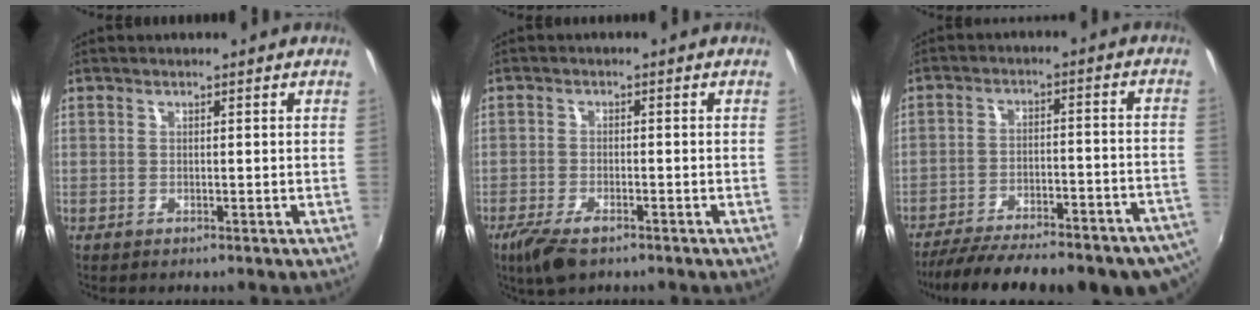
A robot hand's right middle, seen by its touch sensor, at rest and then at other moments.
{"total": 6.5, "force": [-4.4, 2.3, 4.1], "torque": [-0.106, -0.021, -0.082]}
{"total": 25.9, "force": [-21.5, 6.5, 12.9], "torque": [-0.220, -0.039, -0.280]}